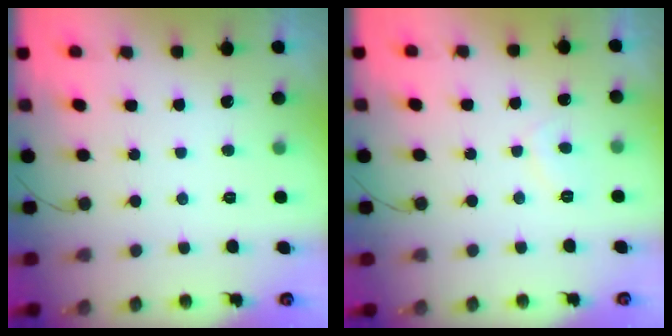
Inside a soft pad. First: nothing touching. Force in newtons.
{"total": 2.4, "press": 2.3, "slide": 0.7}